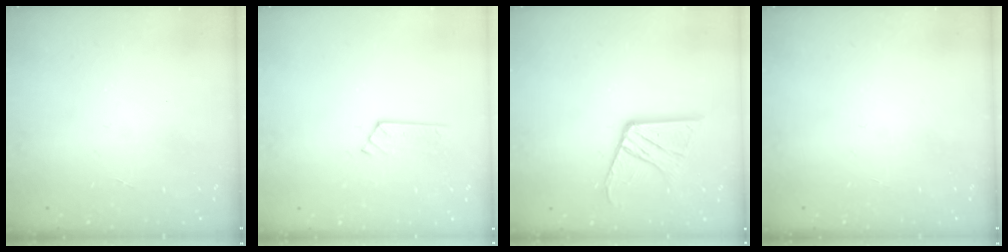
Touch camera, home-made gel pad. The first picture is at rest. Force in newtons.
{"total": 2.9, "press": 2.9, "slide": 0.3}
{"total": 14.0, "press": 14.0, "slide": 1.4}
{"total": 0.0}